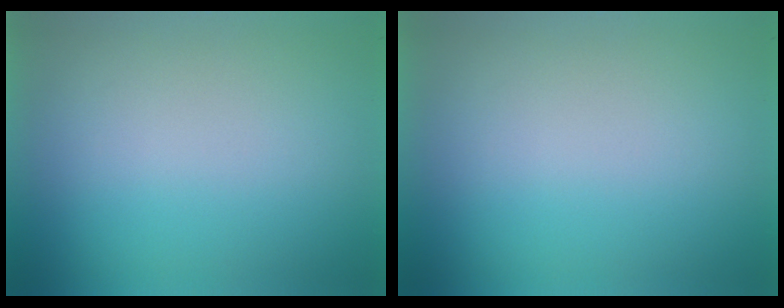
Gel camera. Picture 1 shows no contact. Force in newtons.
{"total": 0.0}